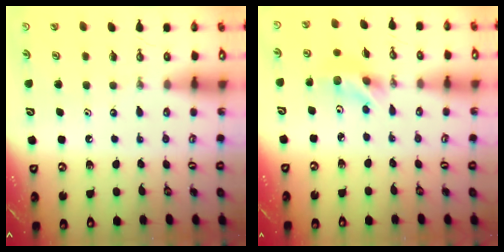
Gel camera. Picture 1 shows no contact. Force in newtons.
{"total": 9.4, "press": 5.3, "slide": 7.8}